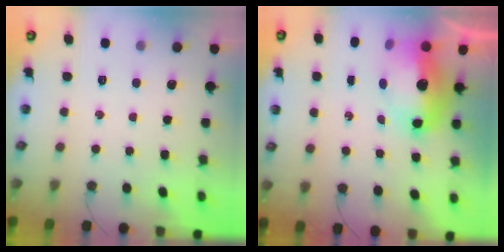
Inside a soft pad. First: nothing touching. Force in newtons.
{"total": 13.7, "press": 13.6, "slide": 1.6}